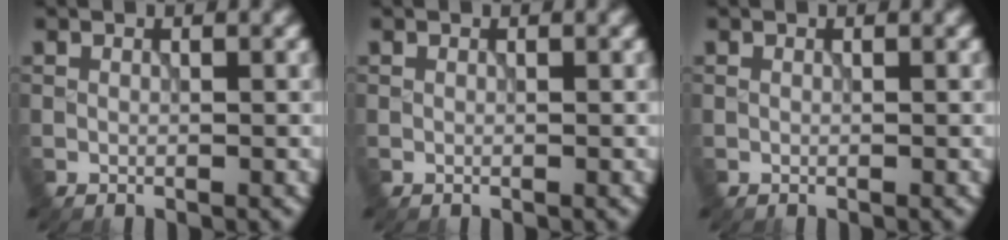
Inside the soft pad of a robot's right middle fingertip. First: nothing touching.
{"total": 0.0}
{"total": 0.0}